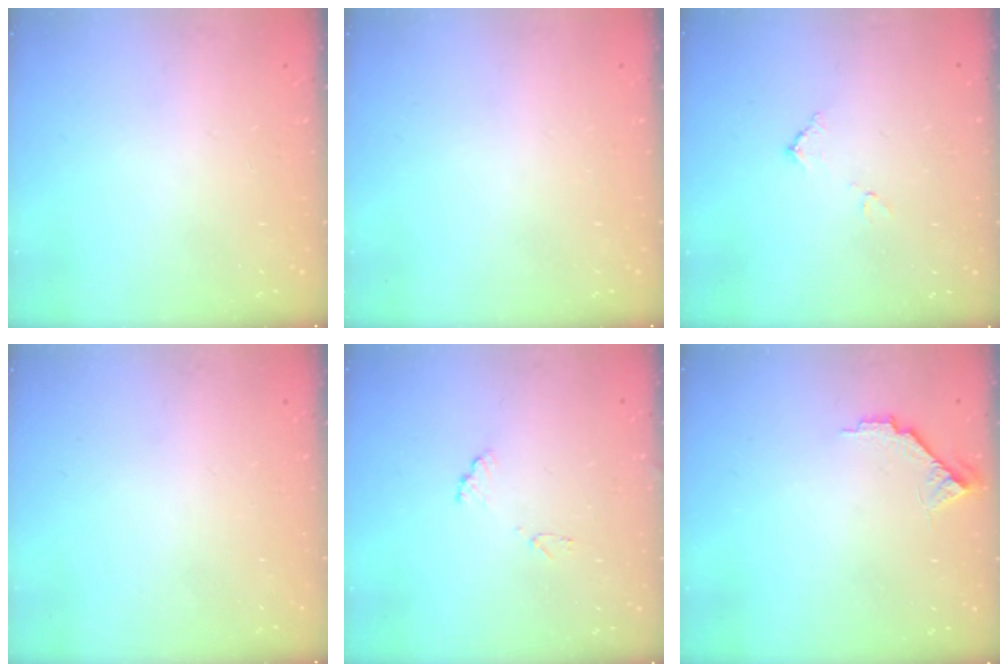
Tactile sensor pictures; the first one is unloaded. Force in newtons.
{"total": 0.0}
{"total": 5.8, "press": 5.8, "slide": 0.2}
{"total": 0.0}
{"total": 8.3, "press": 8.2, "slide": 0.7}
{"total": 6.9, "press": 6.9, "slide": 0.6}